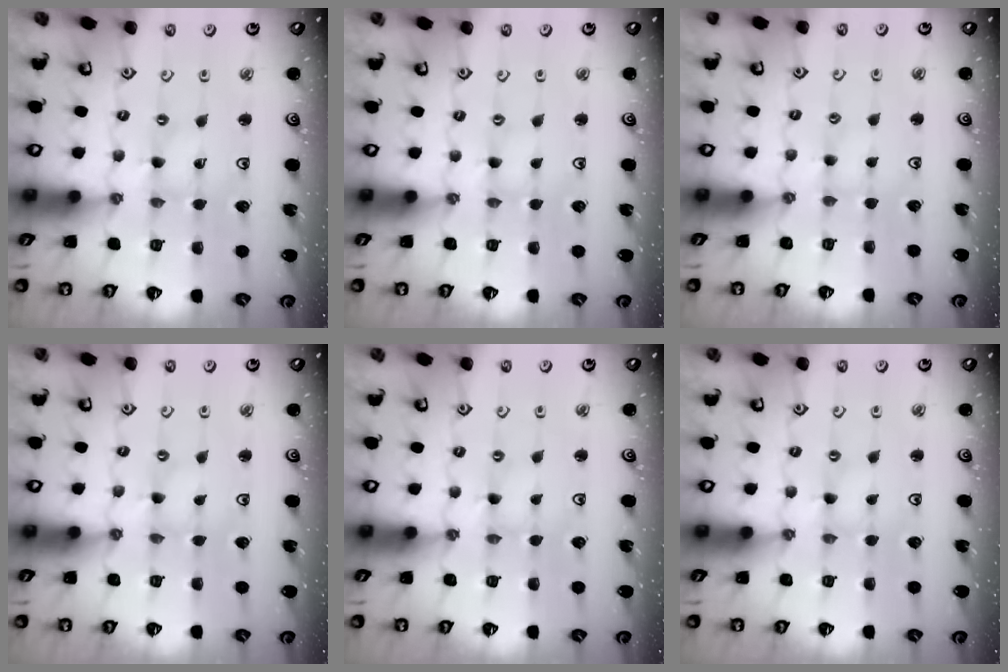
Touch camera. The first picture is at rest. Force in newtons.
{"total": 0.0}
{"total": 2.8, "press": 2.7, "slide": 0.4}
{"total": 0.0}
{"total": 0.0}
{"total": 0.0}